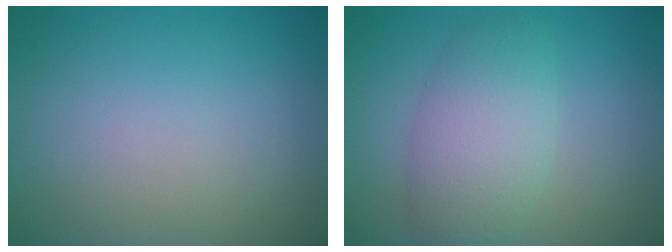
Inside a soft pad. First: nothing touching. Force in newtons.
{"total": 4.7, "press": 4.7, "slide": 0.1}